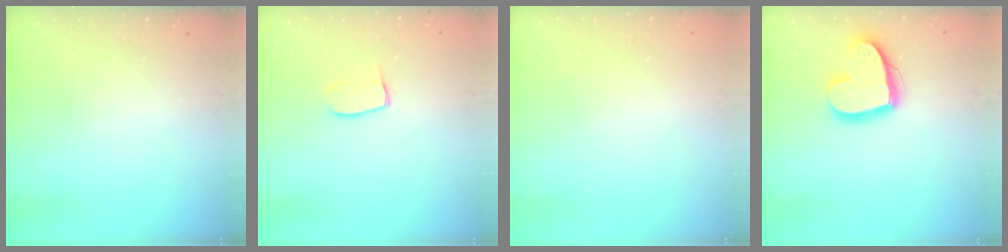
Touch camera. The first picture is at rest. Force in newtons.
{"total": 6.7, "press": 6.7, "slide": 0.4}
{"total": 0.0}
{"total": 15.6, "press": 15.5, "slide": 1.4}